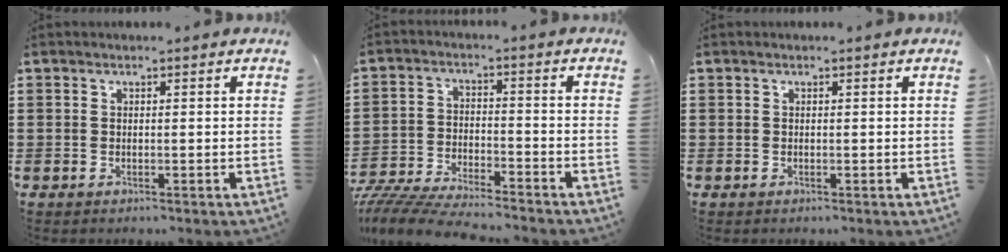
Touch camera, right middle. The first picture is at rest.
{"total": 6.3, "force": [-6.1, 0.4, 1.3], "torque": [-0.036, -0.002, -0.124]}
{"total": 0.0}